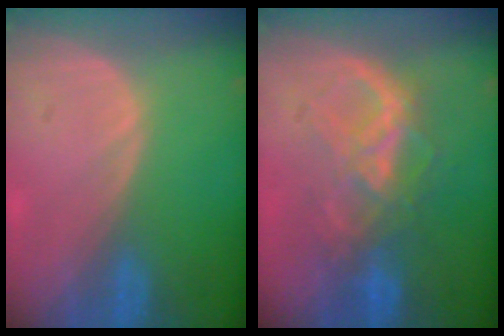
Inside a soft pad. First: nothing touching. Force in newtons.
{"total": 7.1, "press": 7.1, "slide": 1.0}